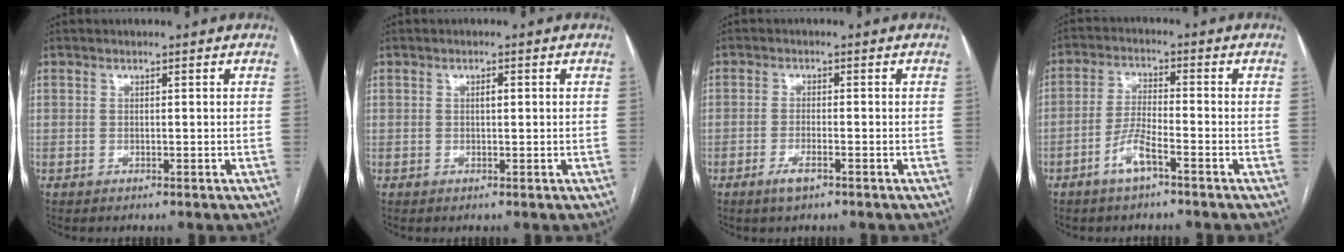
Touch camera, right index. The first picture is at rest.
{"total": 1.0, "force": [0.2, 0.4, 0.9], "torque": [-0.012, 0.001, 0.002]}
{"total": 2.4, "force": [-1.5, 0.5, 1.9], "torque": [-0.035, -0.002, -0.028]}
{"total": 4.9, "force": [-2.9, 0.8, 3.9], "torque": [-0.081, 0.003, -0.059]}